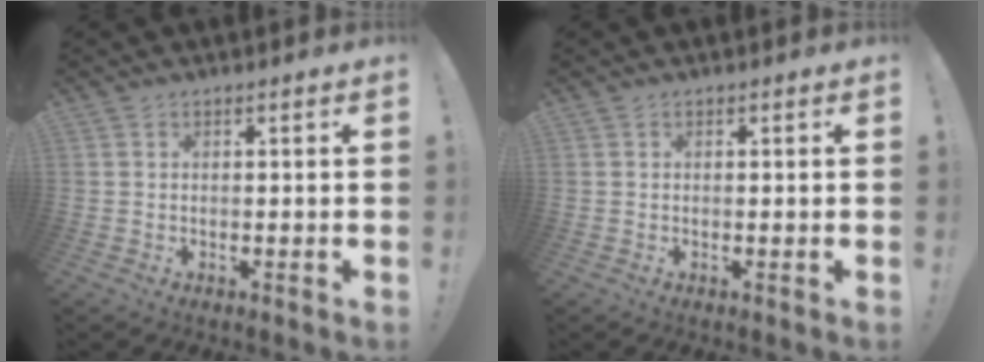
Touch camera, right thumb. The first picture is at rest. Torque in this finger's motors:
{"motor_torque": [-0.11, -0.24, -0.09, 0.13, 0.02]}